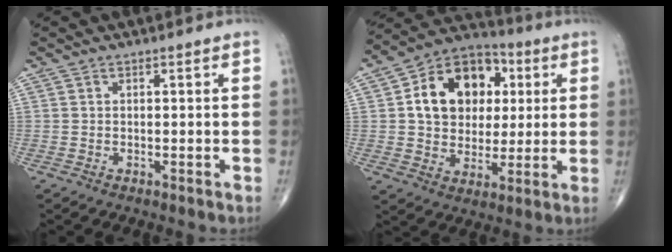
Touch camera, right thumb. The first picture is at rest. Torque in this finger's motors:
{"motor_torque": [0.51, 3.69, 0.80, -0.30, 0.14]}